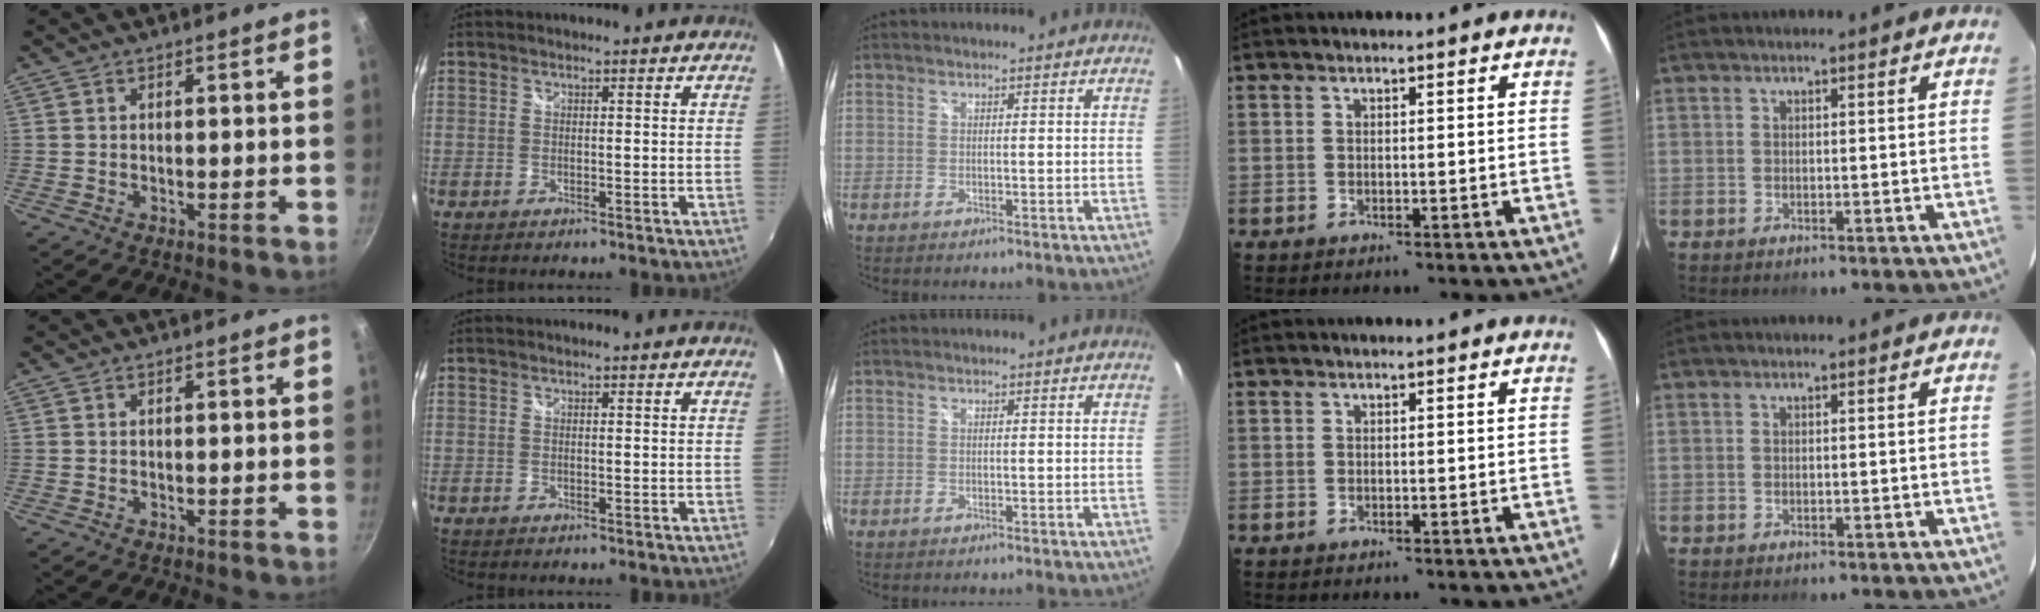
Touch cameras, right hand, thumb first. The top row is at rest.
{}